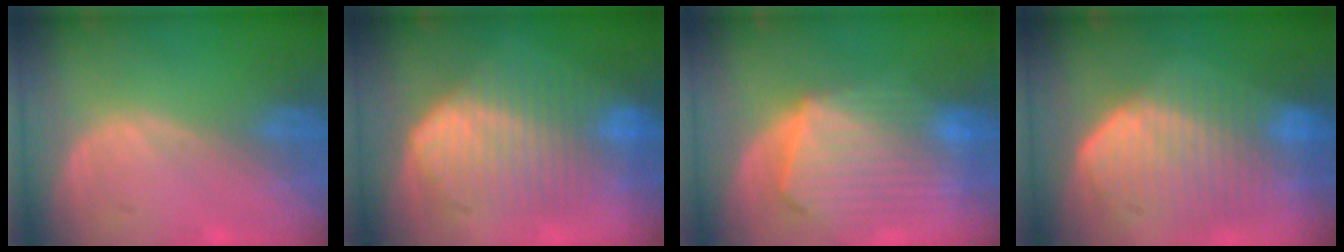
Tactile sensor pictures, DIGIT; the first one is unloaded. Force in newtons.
{"total": 10.2, "press": 10.2, "slide": 0.5}
{"total": 10.8, "press": 9.5, "slide": 5.2}
{"total": 10.7, "press": 9.4, "slide": 5.2}